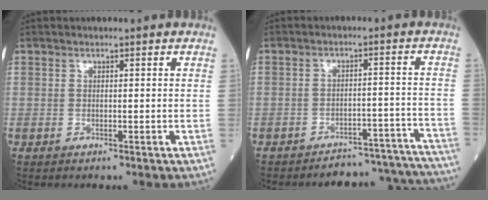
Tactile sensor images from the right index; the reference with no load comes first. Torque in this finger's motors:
{"motor_torque": [-0.61, -1.09, -0.38, -0.14]}